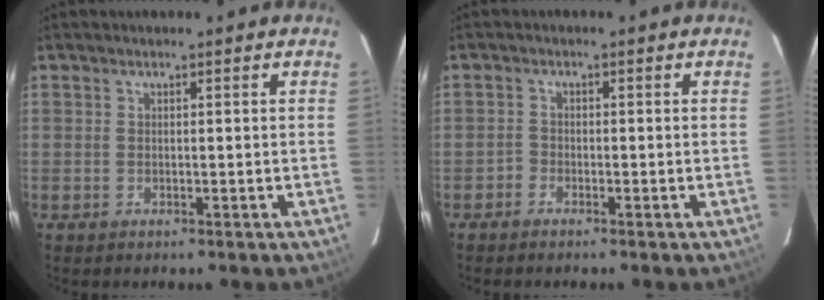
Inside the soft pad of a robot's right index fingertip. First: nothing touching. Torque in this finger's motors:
{"motor_torque": [-0.08, 0.04, -0.47, -0.21]}